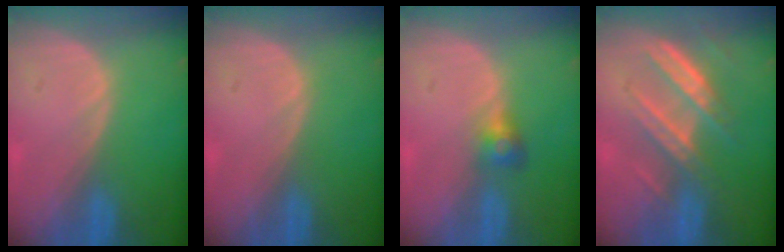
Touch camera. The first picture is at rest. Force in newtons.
{"total": 0.0}
{"total": 2.8, "press": 2.6, "slide": 0.9}
{"total": 7.7, "press": 7.0, "slide": 3.1}